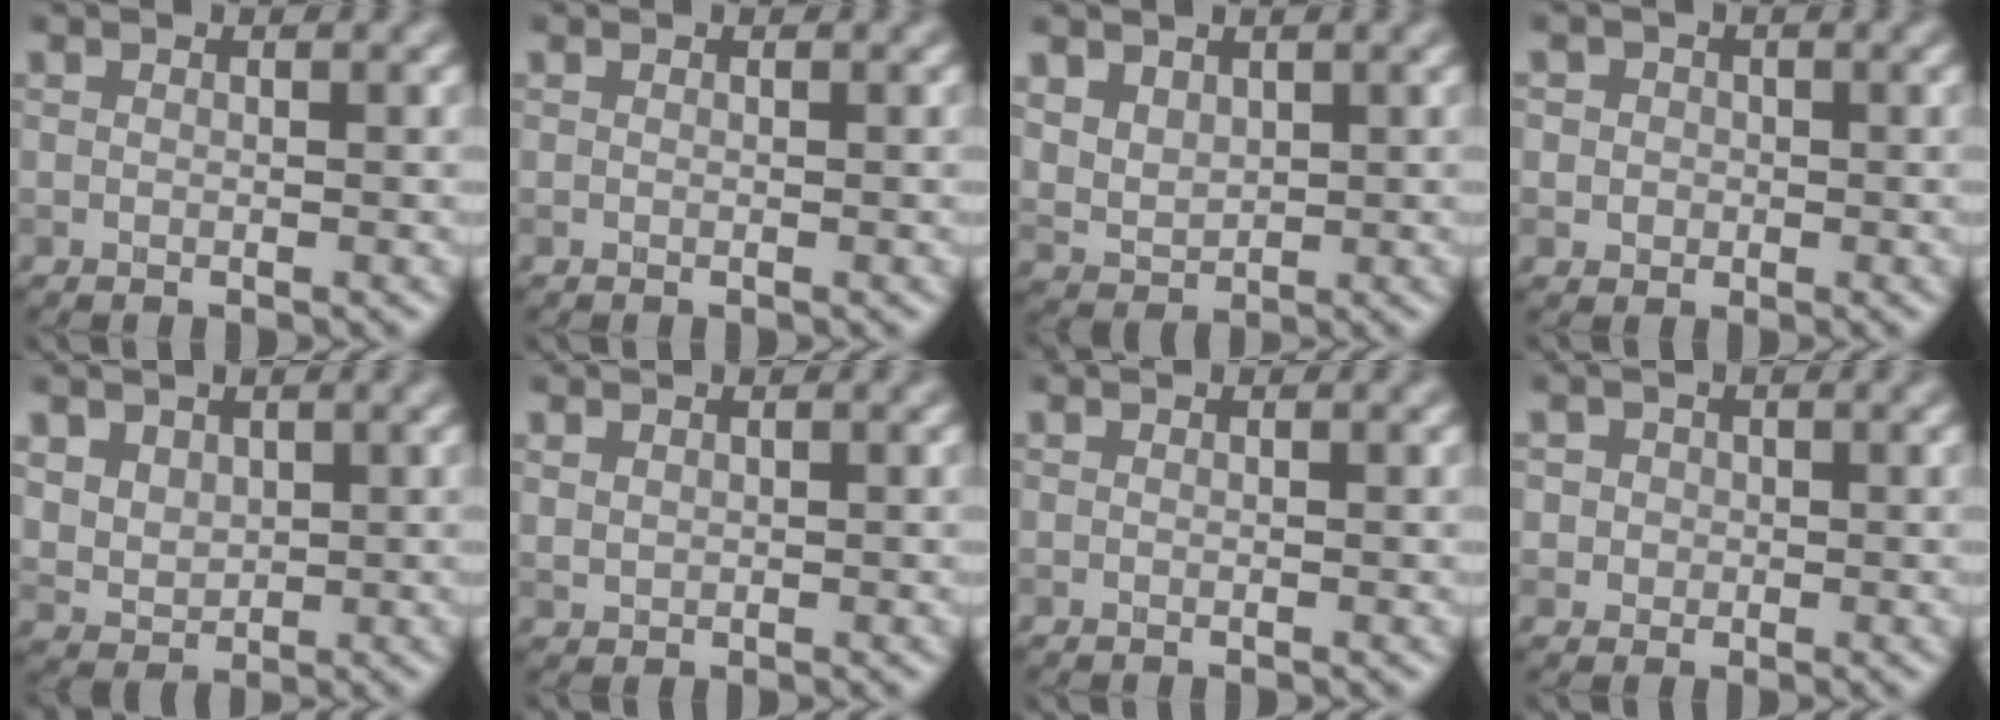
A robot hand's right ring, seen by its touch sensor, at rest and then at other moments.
{"total": 0.0}
{"total": 3.8, "force": [2.0, 2.7, 1.8], "torque": [-0.052, -0.001, 0.050]}
{"total": 2.8, "force": [0.7, 2.5, 0.9], "torque": [0.001, 0.010, -0.004]}
{"total": 4.6, "force": [2.4, 3.4, 2.0], "torque": [-0.063, 0.002, 0.053]}
{"total": 1.1, "force": [0.5, 0.8, 0.4], "torque": [-0.010, -0.002, 0.016]}
{"total": 0.0}
{"total": 2.5, "force": [0.8, 2.3, 0.9], "torque": [-0.005, 0.005, 0.011]}